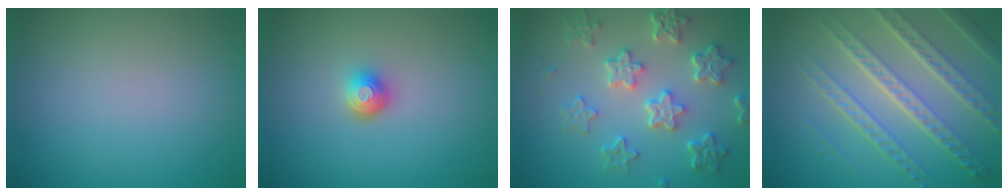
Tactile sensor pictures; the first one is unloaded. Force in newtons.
{"total": 1.8, "press": 1.3, "slide": 1.2}
{"total": 6.0, "press": 4.6, "slide": 4.0}
{"total": 7.4, "press": 5.3, "slide": 5.2}